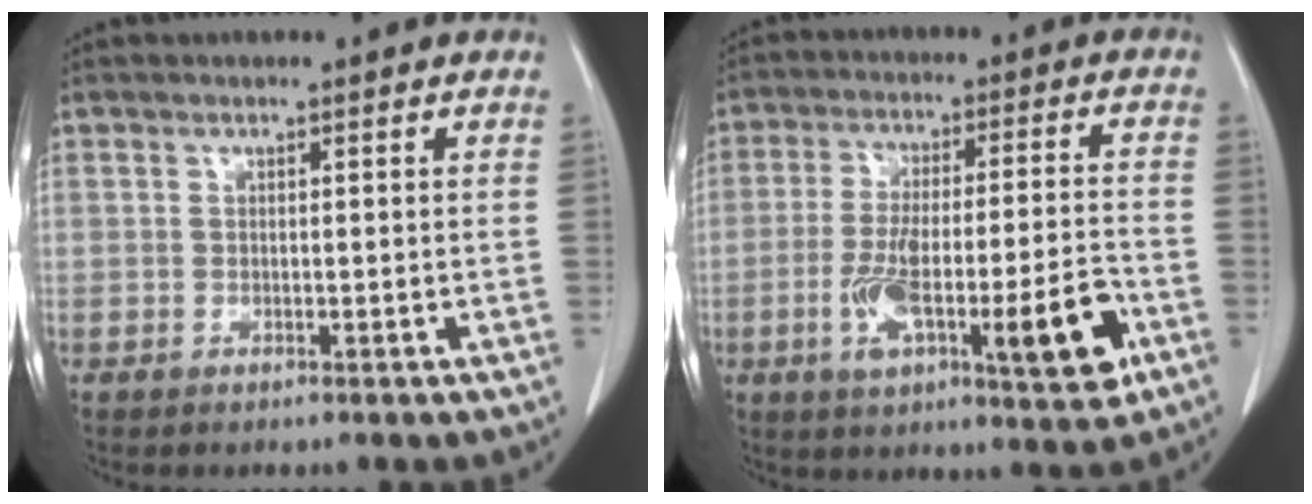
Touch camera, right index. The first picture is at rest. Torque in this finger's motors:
{"motor_torque": [1.24, -0.90, 0.39, 0.10]}